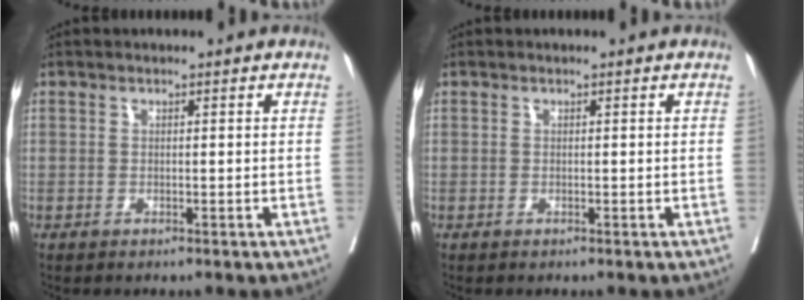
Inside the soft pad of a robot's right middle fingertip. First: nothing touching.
{"total": 0.0}